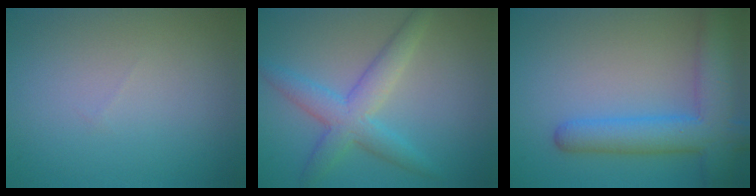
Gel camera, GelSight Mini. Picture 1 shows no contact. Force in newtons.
{"total": 4.4, "press": 4.4, "slide": 0.0}
{"total": 6.8, "press": 6.8, "slide": 0.4}